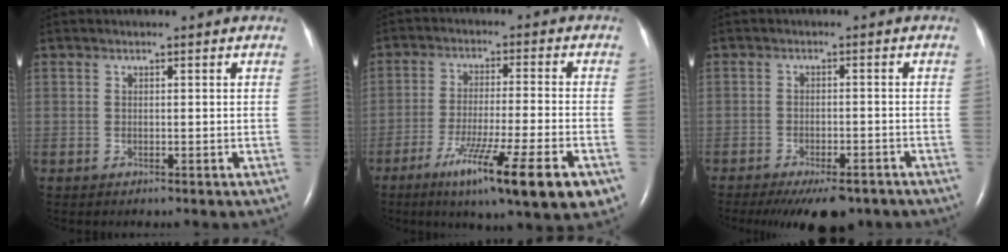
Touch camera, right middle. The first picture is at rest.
{"total": 15.6, "force": [-8.3, 0.6, 13.2], "torque": [-0.182, -0.039, -0.131]}
{"total": 9.7, "force": [-7.5, 3.2, 5.2], "torque": [-0.070, -0.007, -0.107]}